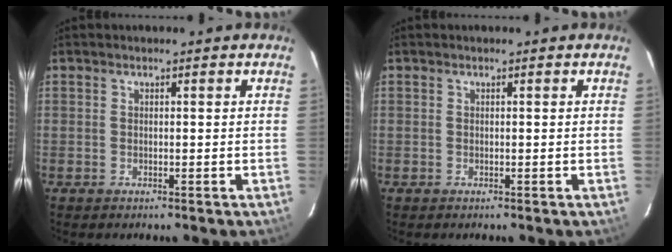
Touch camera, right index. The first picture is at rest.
{"total": 0.0}